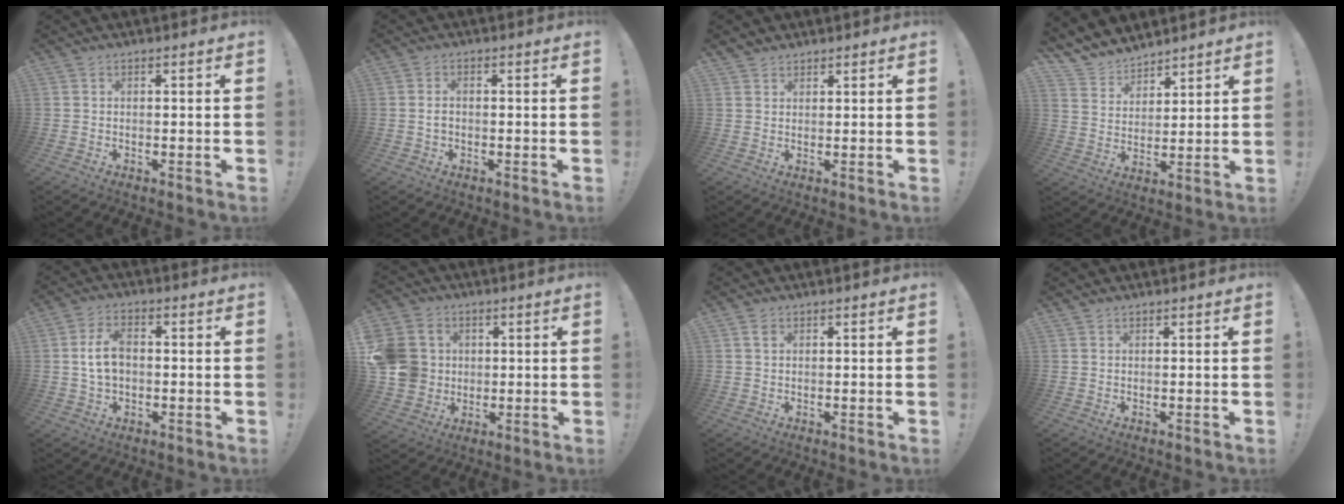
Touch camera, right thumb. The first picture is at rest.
{"total": 1.3, "force": [-0.3, 0.8, 1.1], "torque": [-0.012, 0.000, -0.007]}
{"total": 2.4, "force": [2.0, 1.2, 0.1], "torque": [0.006, -0.016, 0.037]}
{"total": 8.4, "force": [7.4, 3.9, 0.7], "torque": [-0.033, -0.069, 0.147]}
{"total": 7.6, "force": [0.4, 4.8, 5.8], "torque": [-0.094, 0.002, 0.006]}
{"total": 13.0, "force": [1.5, 11.9, 5.0], "torque": [-0.090, 0.003, 0.038]}
{"total": 1.8, "force": [0.9, 1.1, 1.0], "torque": [-0.004, -0.005, 0.014]}
{"total": 0.7, "force": [0.7, 0.2, 0.1], "torque": [0.004, -0.003, 0.013]}